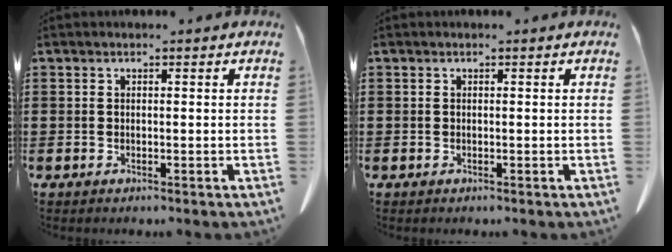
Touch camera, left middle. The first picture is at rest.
{"total": 0.0}